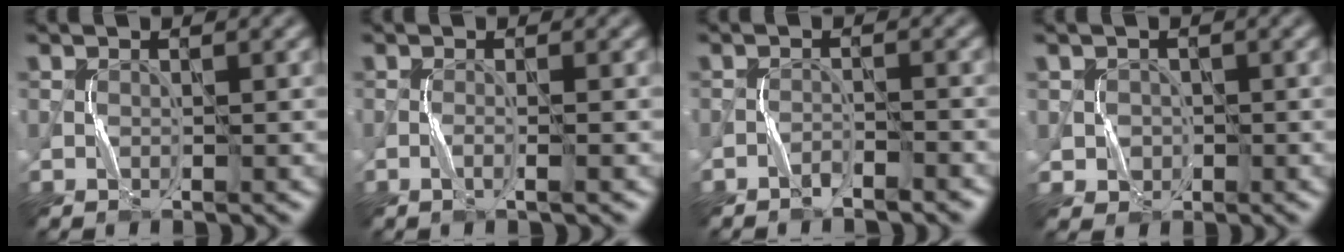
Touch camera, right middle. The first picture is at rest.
{"total": 0.8, "force": [-0.4, -0.3, 0.7], "torque": [-0.017, 0.001, -0.008]}
{"total": 1.4, "force": [-1.4, 0.0, 0.4], "torque": [-0.008, 0.007, -0.024]}
{"total": 1.7, "force": [0.1, 1.7, 0.0], "torque": [0.005, -0.003, 0.006]}